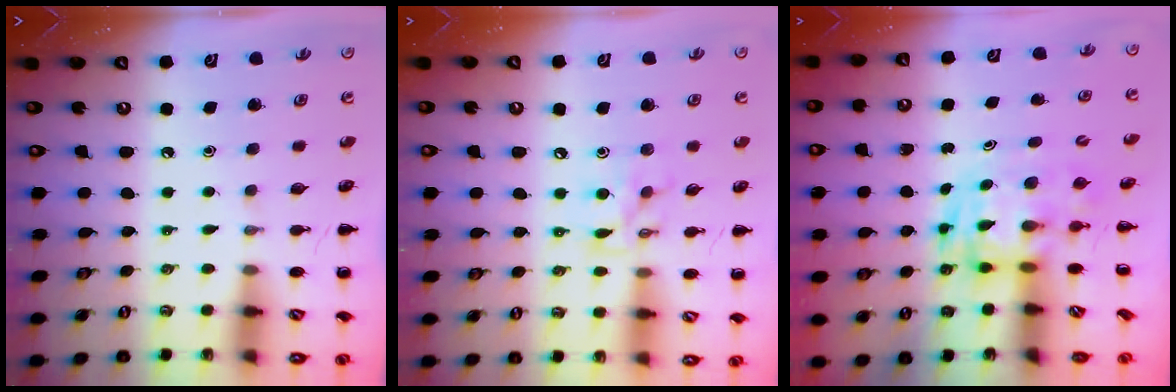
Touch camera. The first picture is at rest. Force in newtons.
{"total": 9.5, "press": 9.5, "slide": 0.5}
{"total": 3.4, "press": 3.3, "slide": 0.7}